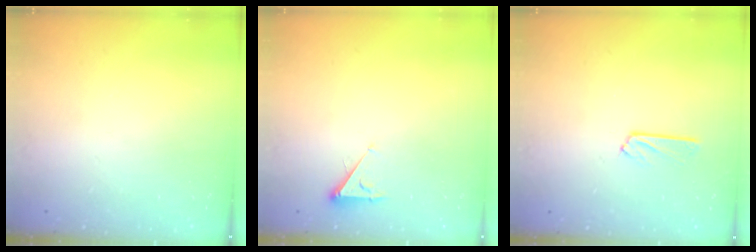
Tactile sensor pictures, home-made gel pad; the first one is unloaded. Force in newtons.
{"total": 3.0, "press": 3.0, "slide": 0.5}
{"total": 2.6, "press": 2.5, "slide": 0.3}